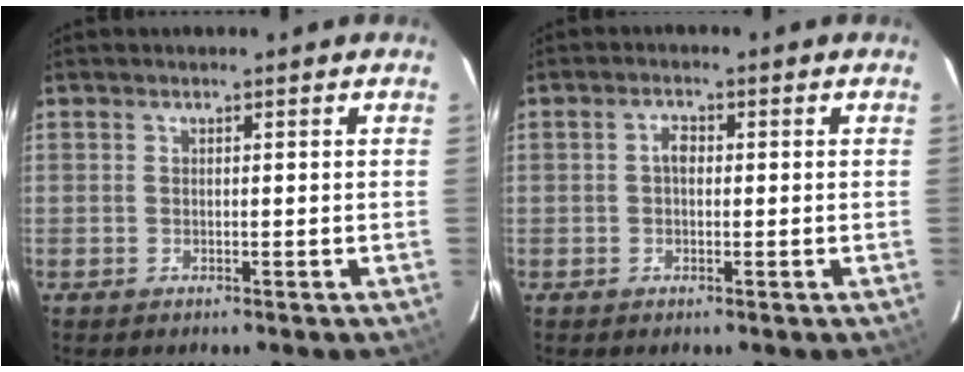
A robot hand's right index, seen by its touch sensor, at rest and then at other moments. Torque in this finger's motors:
{"motor_torque": [0.26, 0.00, 0.08, 0.04]}